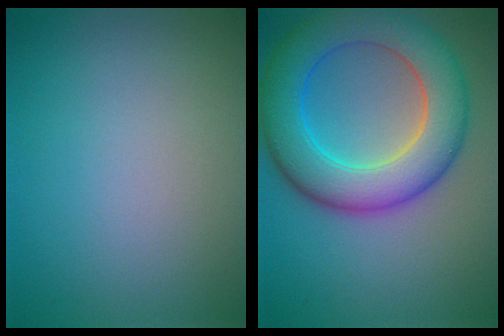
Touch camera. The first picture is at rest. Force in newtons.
{"total": 9.1, "press": 9.1, "slide": 0.2}